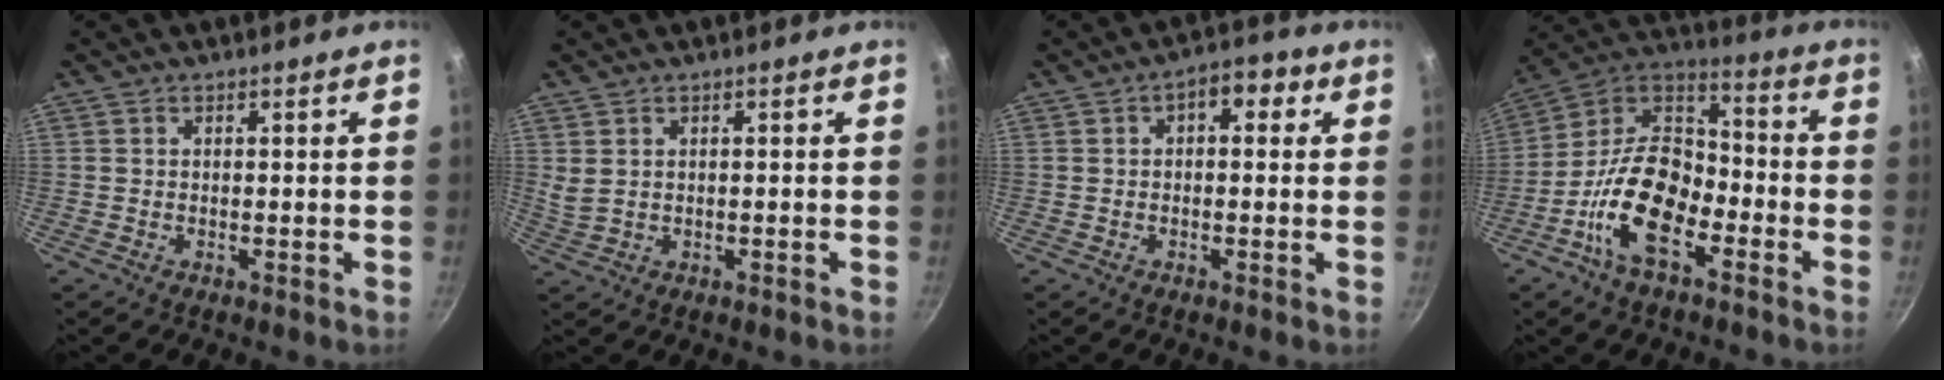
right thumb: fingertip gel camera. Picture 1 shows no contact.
{"total": 2.1, "force": [0.3, 1.1, 1.8], "torque": [-0.037, -0.001, 0.017]}
{"total": 5.3, "force": [1.5, 3.1, 4.1], "torque": [-0.034, 0.010, 0.011]}
{"total": 17.0, "force": [-7.3, 9.1, 12.4], "torque": [-0.209, 0.062, -0.157]}